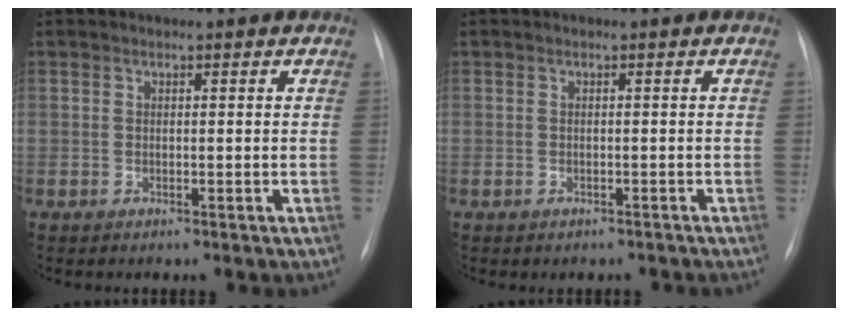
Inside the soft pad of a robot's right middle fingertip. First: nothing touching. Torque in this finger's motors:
{"motor_torque": [0.82, -0.87, 0.05, 0.04]}